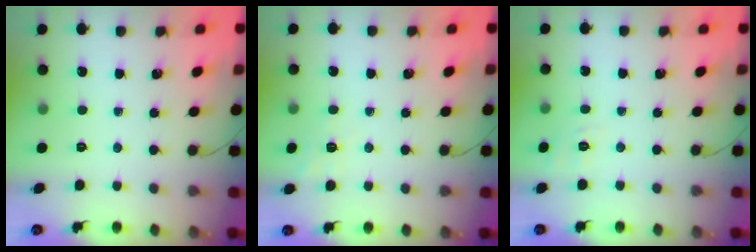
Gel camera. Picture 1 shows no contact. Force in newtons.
{"total": 2.3, "press": 0.6, "slide": 2.2}
{"total": 2.2, "press": 0.7, "slide": 2.1}